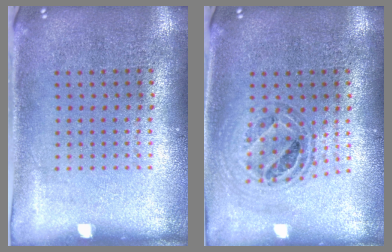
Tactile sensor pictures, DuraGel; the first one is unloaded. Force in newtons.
{"total": 0.8, "press": 0.8, "slide": 0.1}